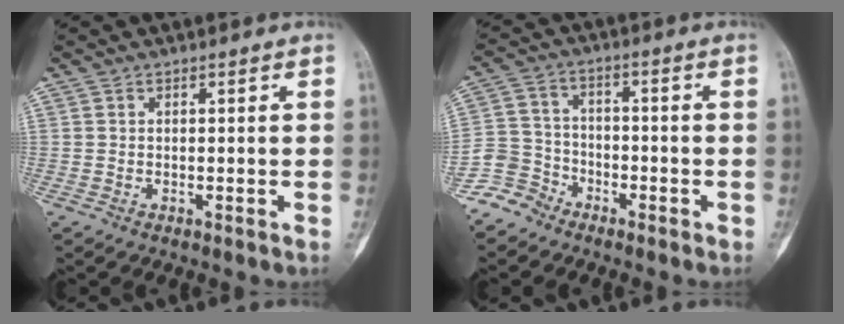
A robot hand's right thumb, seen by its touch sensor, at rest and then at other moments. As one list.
[{"total": 7.1, "force": [-5.4, 4.6, 0.4], "torque": [0.016, 0.037, -0.121]}]